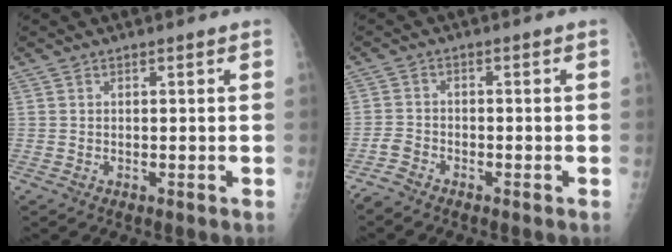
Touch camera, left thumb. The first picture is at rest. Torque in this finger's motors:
{"motor_torque": [-0.19, 0.67, -0.13, 0.05, 0.07]}